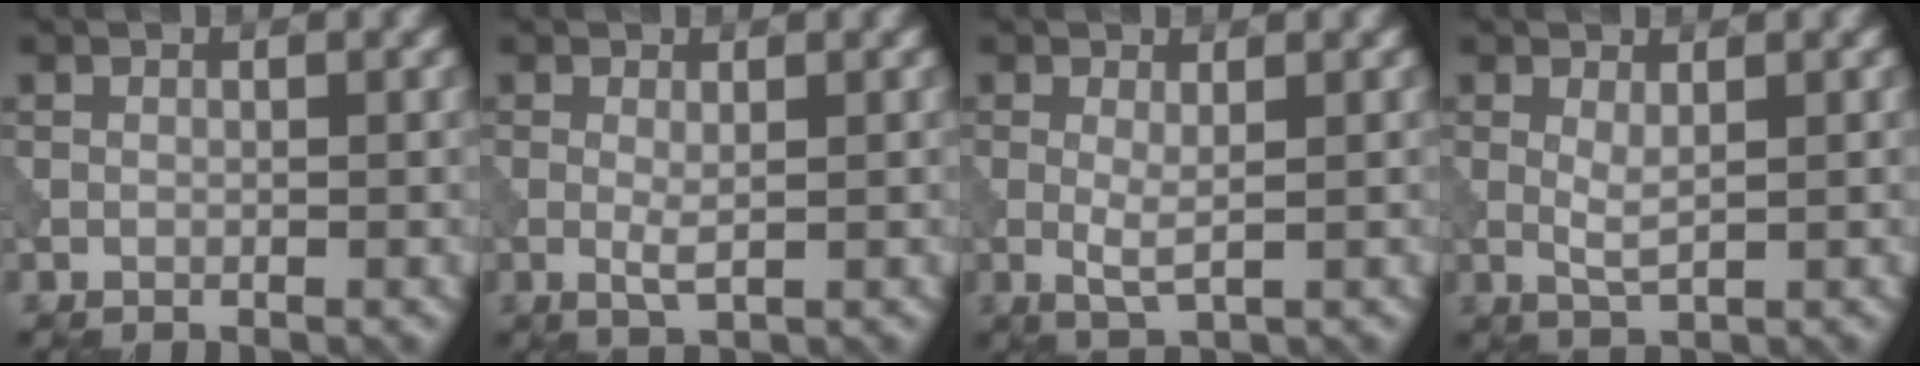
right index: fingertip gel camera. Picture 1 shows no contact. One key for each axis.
{"total": 1.4, "fx": 0.0, "fy": 0.2, "fz": 1.4, "tx": -0.029, "ty": -0.002, "tz": 0.000}
{"total": 1.9, "fx": 0.1, "fy": 0.3, "fz": 1.9, "tx": -0.042, "ty": -0.004, "tz": 0.002}
{"total": 1.6, "fx": 0.4, "fy": 0.3, "fz": 1.5, "tx": -0.036, "ty": -0.003, "tz": 0.010}